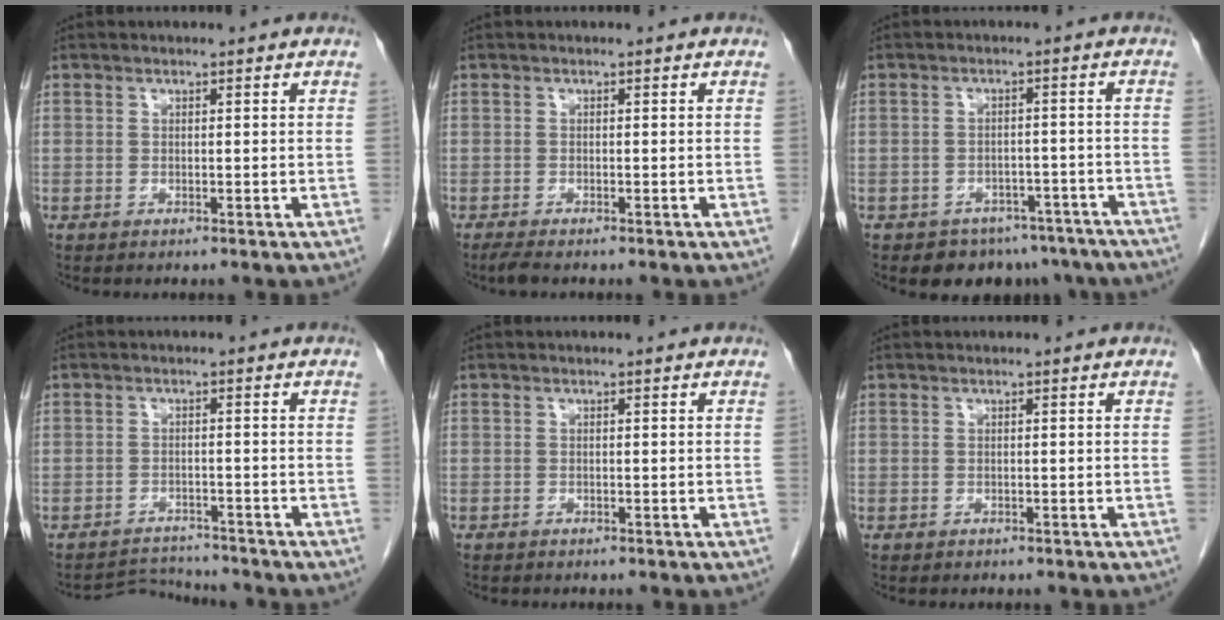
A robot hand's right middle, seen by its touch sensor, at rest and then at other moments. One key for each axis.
{"total": 1.4, "fx": -1.2, "fy": 0.1, "fz": 0.8, "tx": -0.025, "ty": -0.007, "tz": -0.023}
{"total": 9.9, "fx": -7.7, "fy": 5.8, "fz": 2.1, "tx": -0.012, "ty": 0.012, "tz": -0.085}
{"total": 4.0, "fx": -3.7, "fy": -0.1, "fz": -1.3, "tx": 0.023, "ty": -0.002, "tz": -0.058}
{"total": 0.8, "fx": -0.7, "fy": 0.3, "fz": 0.2, "tx": -0.009, "ty": 0.001, "tz": -0.011}
{"total": 0.5, "fx": -0.4, "fy": 0.2, "fz": 0.2, "tx": -0.013, "ty": 0.000, "tz": -0.007}